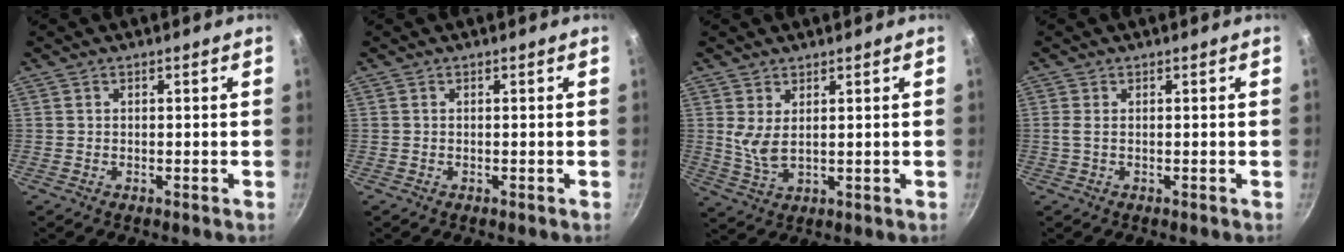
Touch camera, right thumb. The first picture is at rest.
{"total": 0.0}
{"total": 4.6, "force": [1.6, 1.8, 3.9], "torque": [-0.074, -0.020, 0.039]}
{"total": 1.2, "force": [0.1, 0.3, 1.2], "torque": [-0.028, 0.000, 0.002]}